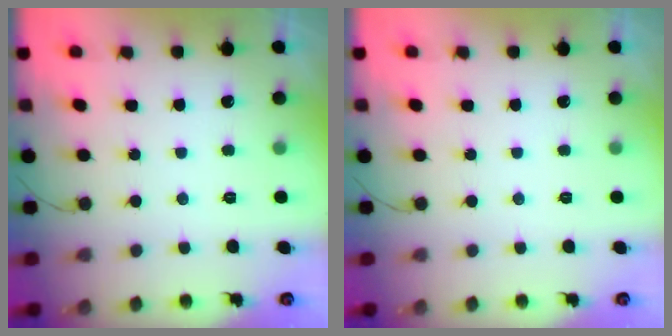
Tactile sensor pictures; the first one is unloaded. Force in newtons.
{"total": 0.0}